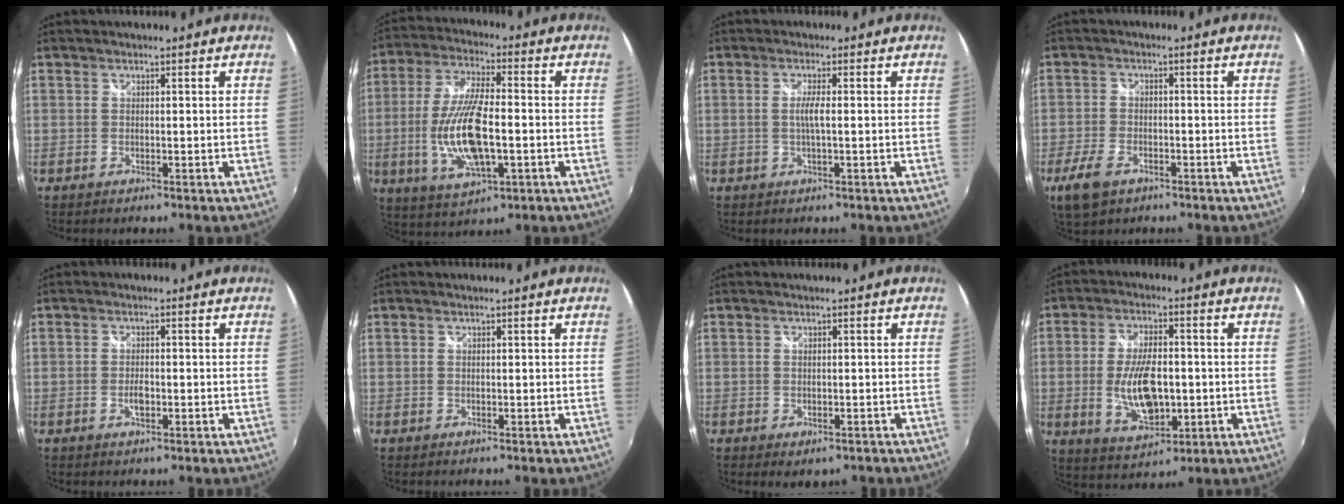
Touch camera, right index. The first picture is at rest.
{"total": 14.9, "force": [-2.8, 5.3, 13.6], "torque": [-0.279, -0.009, -0.047]}
{"total": 2.5, "force": [-0.1, -0.1, 2.4], "torque": [-0.047, -0.002, -0.005]}
{"total": 7.2, "force": [-4.3, 3.9, 4.2], "torque": [-0.115, -0.015, -0.076]}
{"total": 2.1, "force": [-0.7, 0.9, 1.8], "torque": [-0.033, -0.002, -0.013]}
{"total": 0.0}
{"total": 2.7, "force": [-1.5, 1.5, 1.7], "torque": [-0.031, -0.015, -0.017]}
{"total": 11.7, "force": [-1.4, 5.6, 10.1], "torque": [-0.195, -0.008, -0.017]}